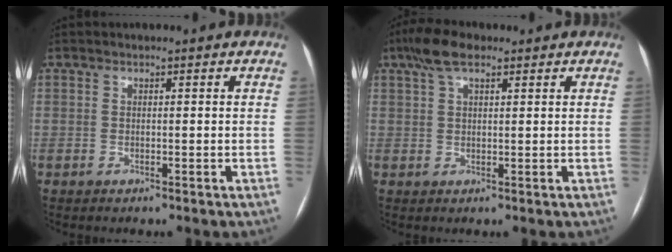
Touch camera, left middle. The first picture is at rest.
{"total": 5.4, "force": [3.5, 1.9, 3.7], "torque": [-0.082, 0.024, 0.065]}